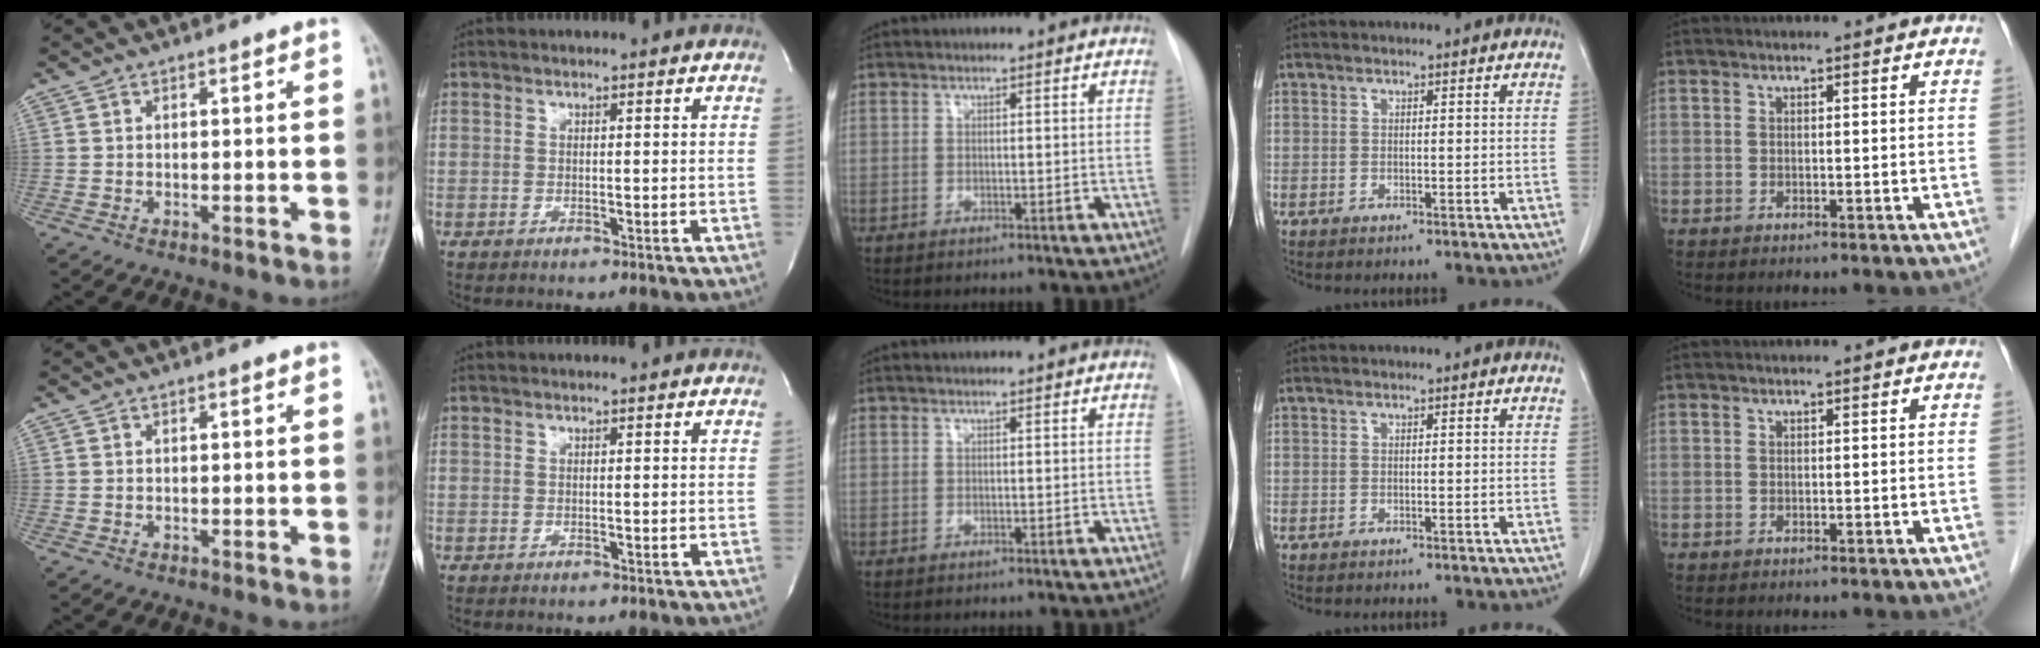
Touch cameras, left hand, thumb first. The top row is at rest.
{}